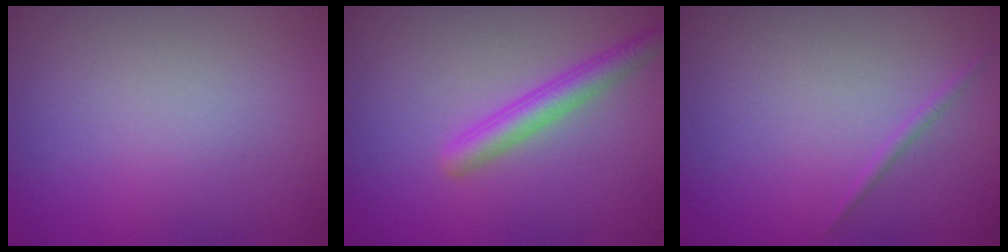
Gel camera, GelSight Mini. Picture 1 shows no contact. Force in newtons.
{"total": 2.9, "press": 2.9, "slide": 0.1}
{"total": 0.7, "press": 0.7, "slide": 0.1}